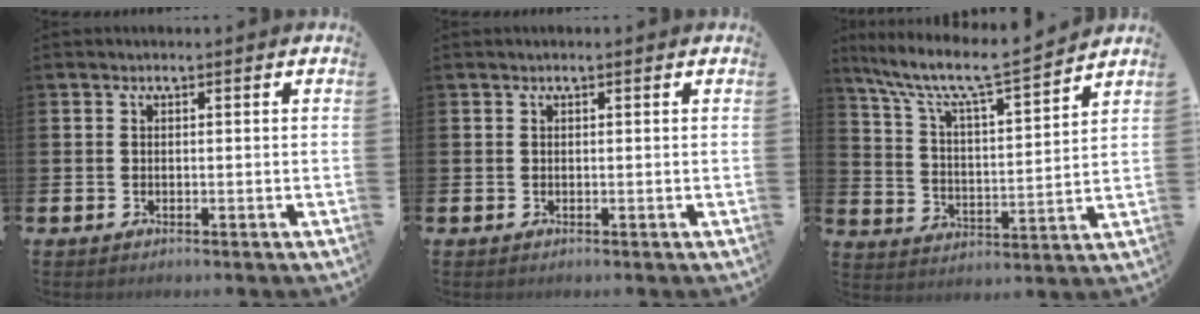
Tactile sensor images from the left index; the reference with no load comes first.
{"total": 0.0}
{"total": 8.2, "force": [7.4, 0.5, 3.6], "torque": [-0.103, -0.054, 0.120]}